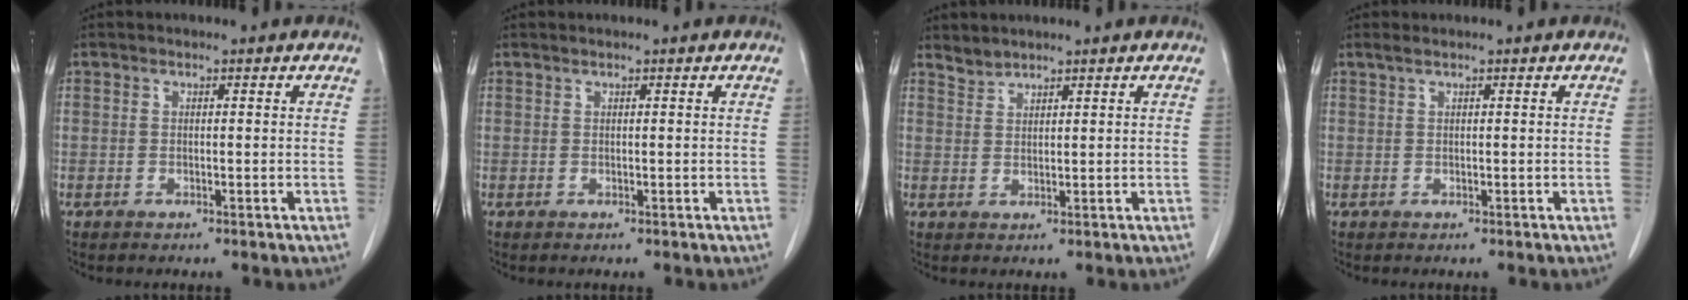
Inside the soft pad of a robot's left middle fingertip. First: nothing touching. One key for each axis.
{"total": 0.0}
{"total": 1.8, "fx": 1.8, "fy": 0.1, "fz": -0.2, "tx": 0.001, "ty": 0.002, "tz": 0.038}
{"total": 0.8, "fx": 0.7, "fy": -0.1, "fz": 0.5, "tx": -0.016, "ty": 0.010, "tz": 0.018}